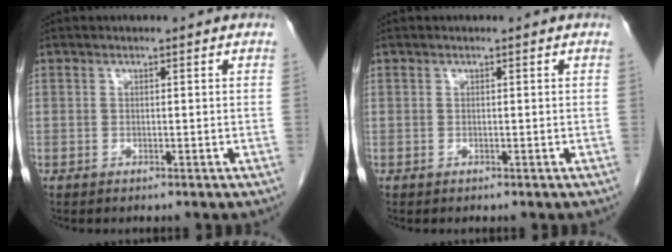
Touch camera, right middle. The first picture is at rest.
{"total": 0.0}